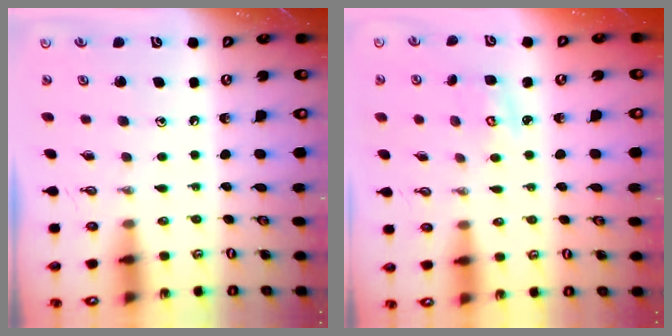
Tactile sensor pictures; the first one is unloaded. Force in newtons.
{"total": 2.7, "press": 2.7, "slide": 0.3}